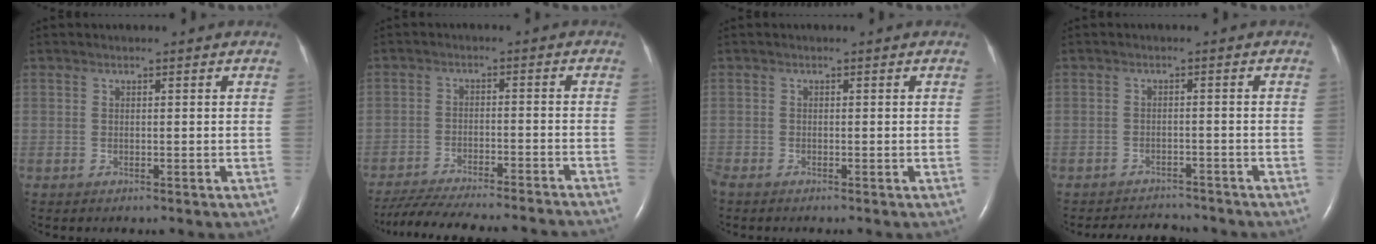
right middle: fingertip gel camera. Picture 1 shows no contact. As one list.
[{"total": 22.0, "force": [-20.0, 1.8, 8.9], "torque": [-0.151, -0.038, -0.277]}, {"total": 0.9, "force": [-0.9, 0.1, 0.3], "torque": [-0.014, -0.004, -0.018]}, {"total": 5.7, "force": [-5.6, 1.3, 0.3], "torque": [-0.007, 0.002, -0.076]}]